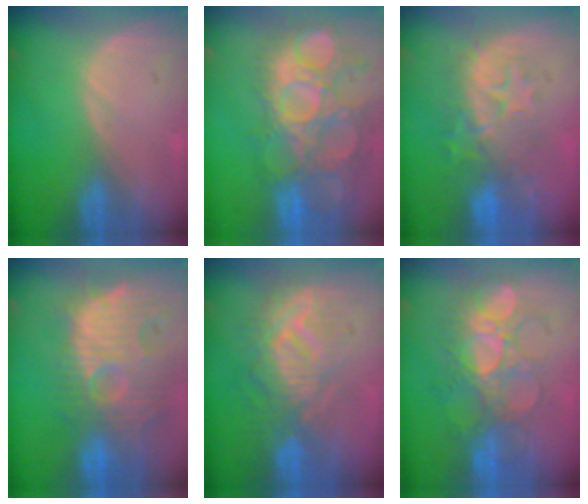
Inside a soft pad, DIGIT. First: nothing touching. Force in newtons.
{"total": 14.7, "press": 12.7, "slide": 7.6}
{"total": 8.7, "press": 8.5, "slide": 1.6}
{"total": 14.0, "press": 12.4, "slide": 6.6}
{"total": 9.0, "press": 8.9, "slide": 1.7}
{"total": 9.2, "press": 8.8, "slide": 2.5}